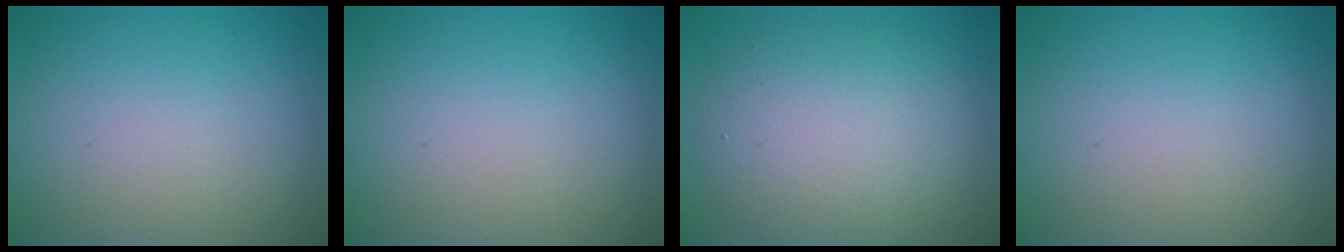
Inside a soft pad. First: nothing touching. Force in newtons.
{"total": 0.0}
{"total": 6.9, "press": 6.9, "slide": 0.2}
{"total": 0.0}